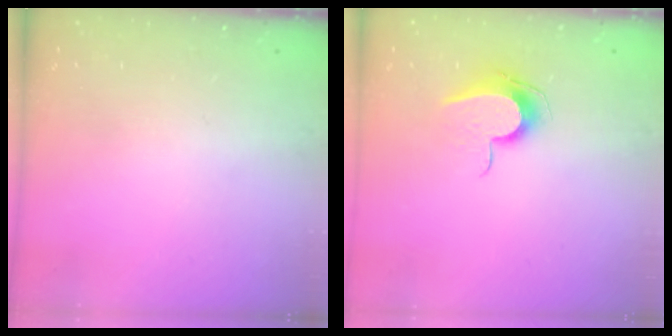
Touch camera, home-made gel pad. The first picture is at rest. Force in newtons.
{"total": 9.2, "press": 9.2, "slide": 0.8}